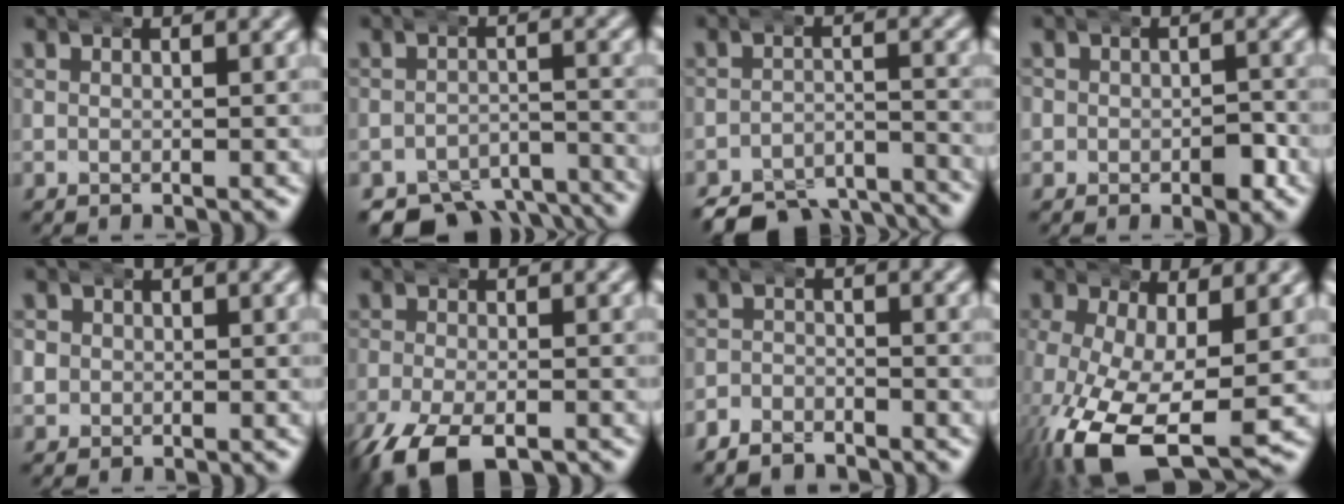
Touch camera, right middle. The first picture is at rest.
{"total": 9.2, "force": [-7.6, 4.2, 2.9], "torque": [-0.041, -0.031, -0.116]}
{"total": 9.1, "force": [-8.4, 2.8, 2.2], "torque": [-0.027, -0.028, -0.134]}
{"total": 2.6, "force": [-0.8, 2.1, 1.3], "torque": [-0.032, -0.003, -0.015]}
{"total": 2.1, "force": [-0.2, 2.1, 0.5], "torque": [-0.022, 0.000, -0.003]}
{"total": 7.6, "force": [-5.2, 3.8, 4.0], "torque": [-0.108, -0.035, -0.069]}
{"total": 3.0, "force": [-2.8, 0.9, -0.3], "torque": [0.004, -0.005, -0.056]}
{"total": 10.6, "force": [-5.0, 5.4, 7.6], "torque": [-0.186, -0.062, -0.052]}